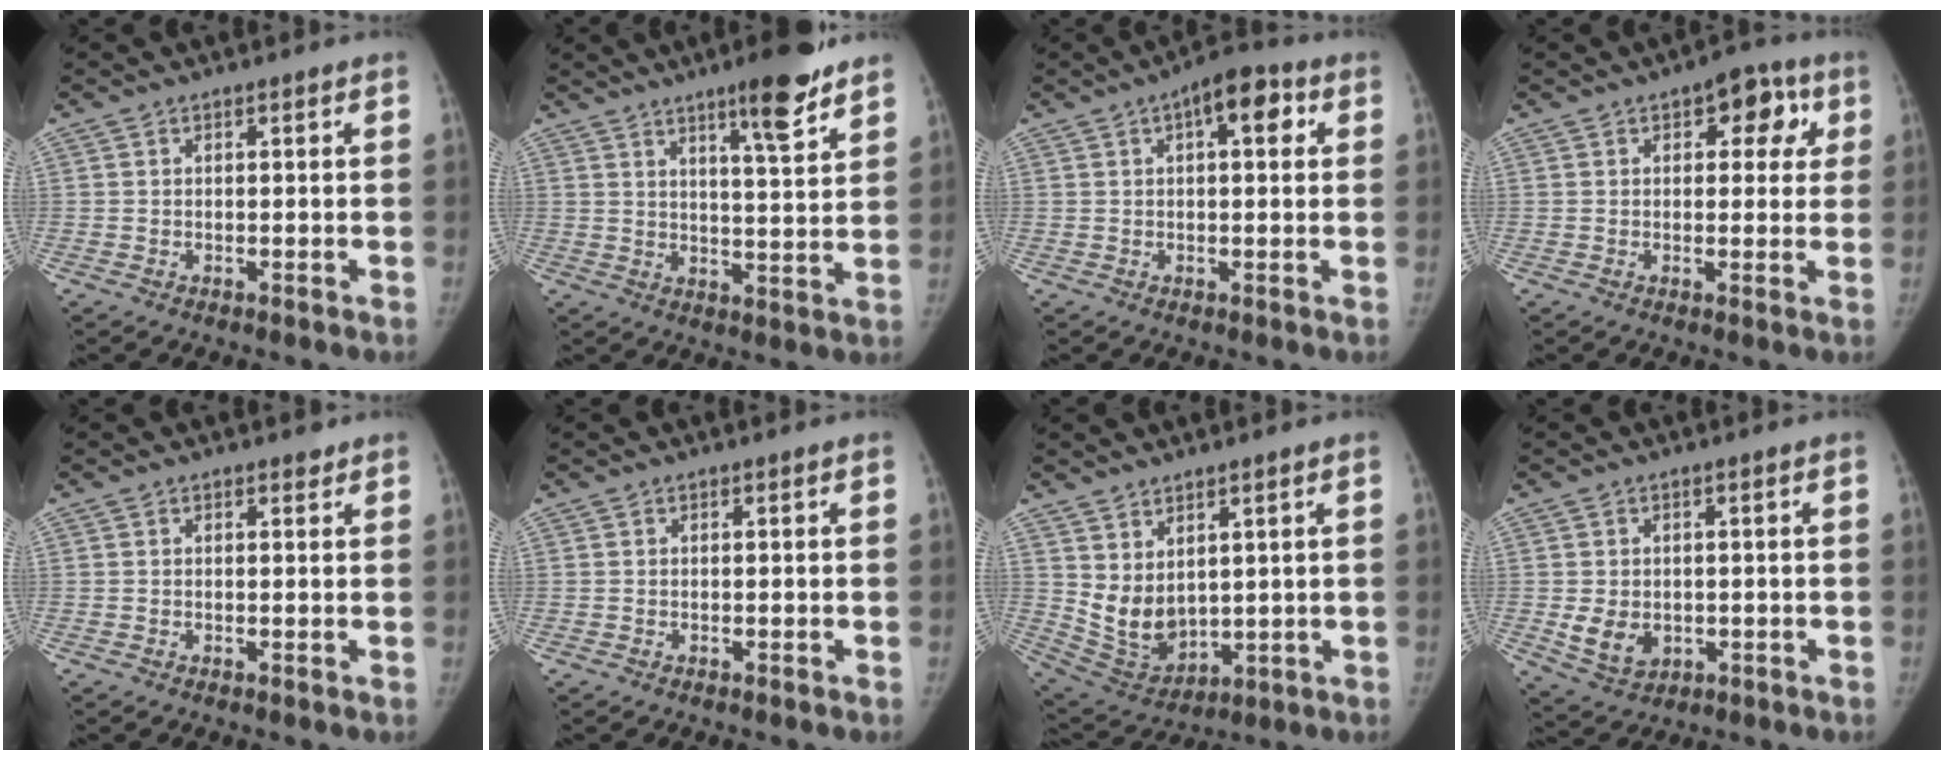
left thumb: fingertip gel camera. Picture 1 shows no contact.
{"total": 10.4, "force": [7.0, 1.5, 7.6], "torque": [-0.100, -0.043, 0.103]}
{"total": 7.9, "force": [2.8, 3.4, 6.6], "torque": [-0.076, 0.014, 0.030]}
{"total": 8.7, "force": [3.3, 4.8, 6.4], "torque": [-0.035, 0.004, 0.031]}
{"total": 0.9, "force": [0.7, 0.5, 0.2], "torque": [0.001, -0.005, 0.007]}
{"total": 0.0}
{"total": 9.3, "force": [3.2, 5.9, 6.5], "torque": [-0.094, -0.028, 0.087]}
{"total": 6.0, "force": [-0.7, 4.7, 3.6], "torque": [-0.051, -0.006, 0.004]}